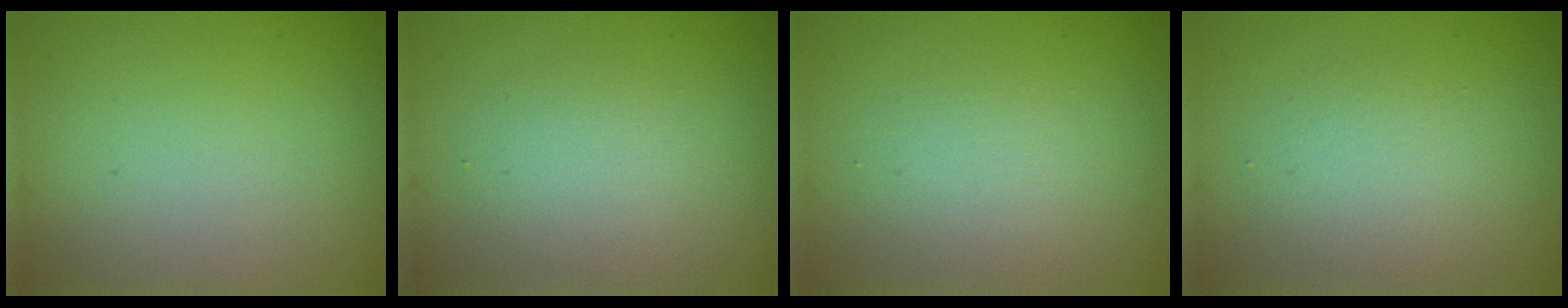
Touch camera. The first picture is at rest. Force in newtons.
{"total": 2.4, "press": 2.4, "slide": 0.2}
{"total": 1.9, "press": 1.9, "slide": 0.0}
{"total": 2.4, "press": 2.4, "slide": 0.1}